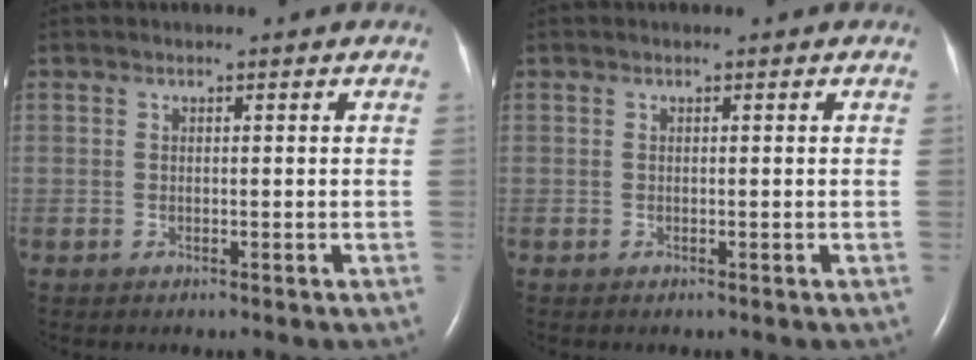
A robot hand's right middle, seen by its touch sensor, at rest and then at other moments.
{"total": 0.0}